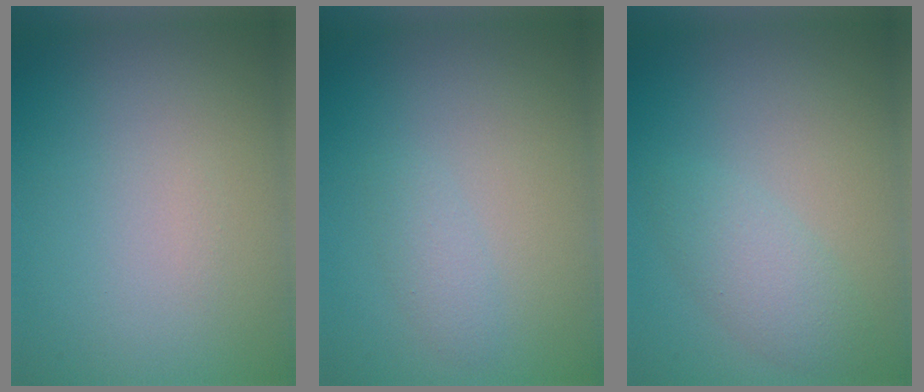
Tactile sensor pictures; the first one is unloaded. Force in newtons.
{"total": 1.2, "press": 1.2, "slide": 0.0}
{"total": 1.7, "press": 1.7, "slide": 0.0}